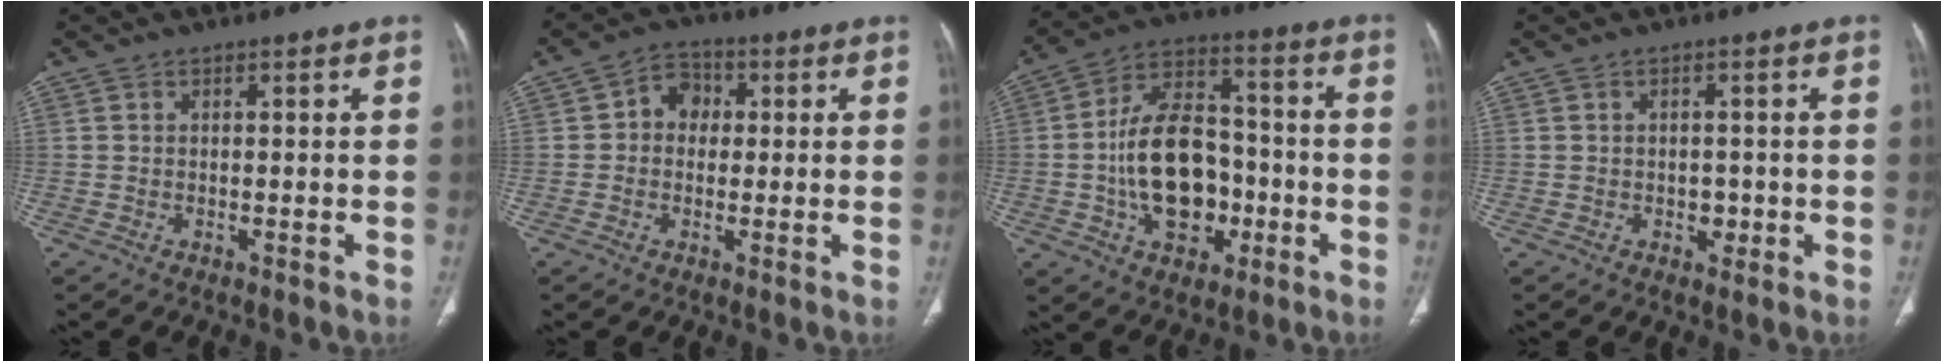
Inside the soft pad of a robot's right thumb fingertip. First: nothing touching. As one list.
[{"total": 5.8, "force": [0.7, 4.9, 3.1], "torque": [-0.021, 0.014, 0.001]}, {"total": 17.7, "force": [-3.3, 11.5, 13.1], "torque": [-0.195, 0.038, -0.051]}, {"total": 2.2, "force": [-0.5, 1.8, 1.3], "torque": [-0.006, 0.004, -0.005]}]